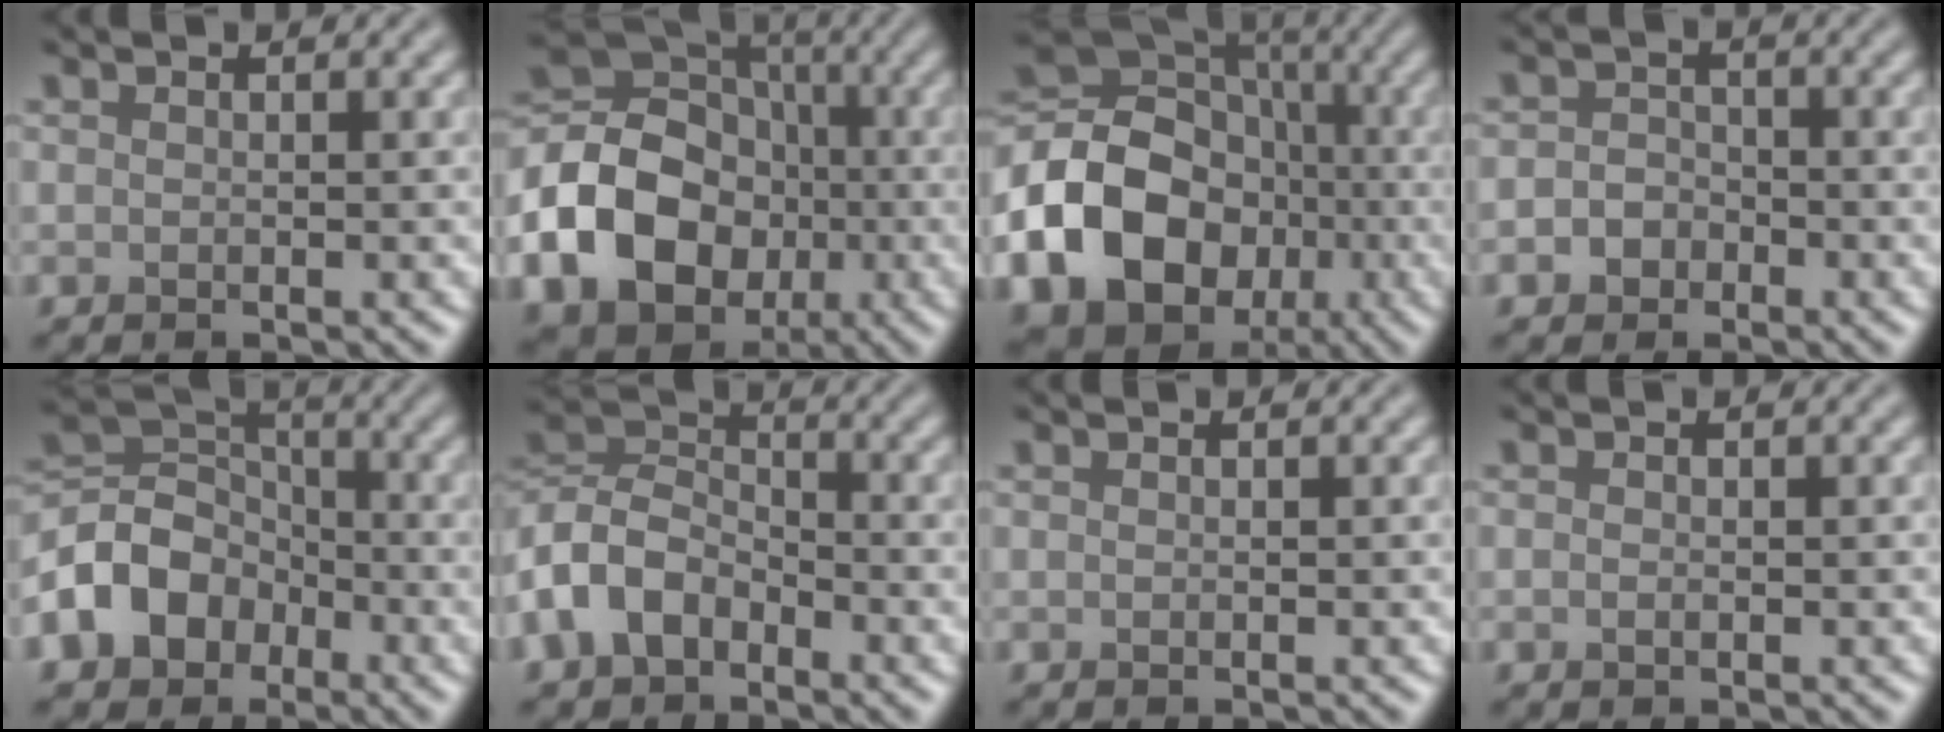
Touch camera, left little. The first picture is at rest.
{"total": 14.6, "force": [-4.3, 12.1, 7.0], "torque": [-0.149, -0.020, -0.101]}
{"total": 18.3, "force": [-5.7, 15.0, 8.8], "torque": [-0.198, -0.013, -0.122]}
{"total": 2.2, "force": [-0.9, 1.8, 0.8], "torque": [-0.001, 0.001, -0.026]}
{"total": 6.8, "force": [-3.0, 5.3, 3.0], "torque": [-0.054, 0.007, -0.073]}
{"total": 6.2, "force": [-2.9, 4.2, 3.5], "torque": [-0.077, 0.009, -0.074]}
{"total": 0.0}
{"total": 0.5, "force": [-0.1, 0.3, 0.4], "torque": [-0.009, -0.002, -0.002]}